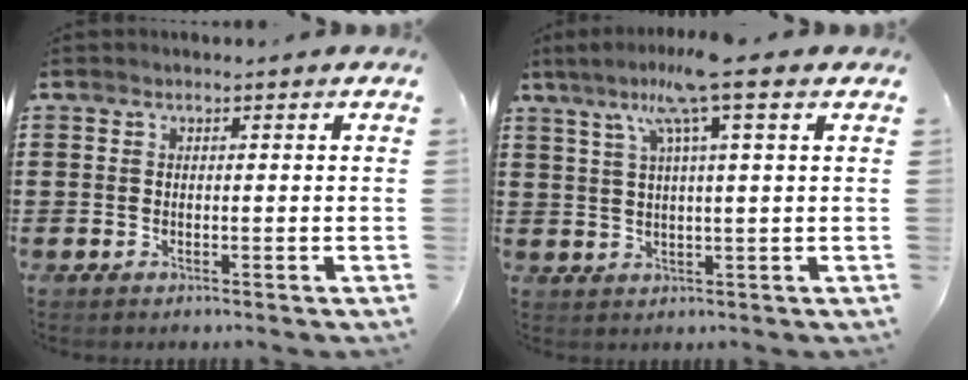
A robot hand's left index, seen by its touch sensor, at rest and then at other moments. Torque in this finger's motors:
{"motor_torque": [2.14, 0.00, 0.91, 0.21]}